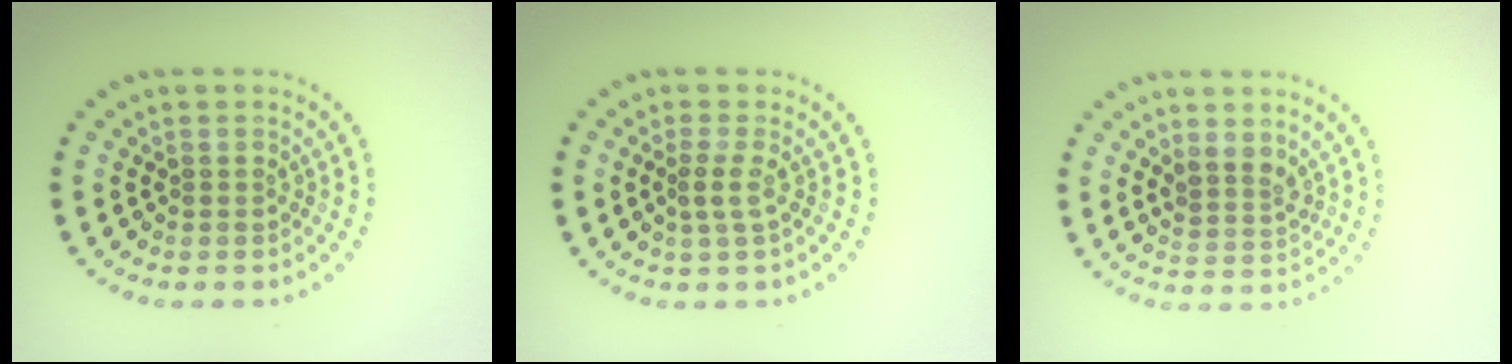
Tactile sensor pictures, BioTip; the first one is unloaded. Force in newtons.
{"total": 1.4, "press": 0.9, "slide": 1.0}
{"total": 2.1, "press": 1.7, "slide": 1.2}